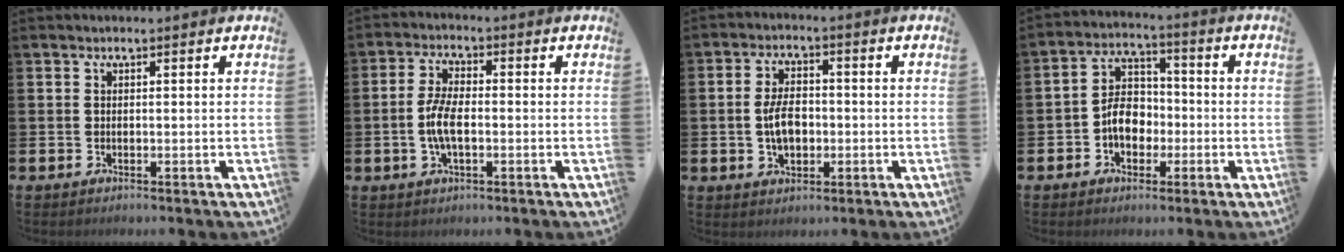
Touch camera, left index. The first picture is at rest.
{"total": 5.1, "force": [-0.5, 2.1, 4.6], "torque": [-0.092, 0.000, -0.015]}
{"total": 5.0, "force": [-0.6, 3.0, 3.9], "torque": [-0.055, 0.002, -0.015]}
{"total": 5.9, "force": [-1.3, 4.5, 3.6], "torque": [-0.060, 0.012, -0.029]}